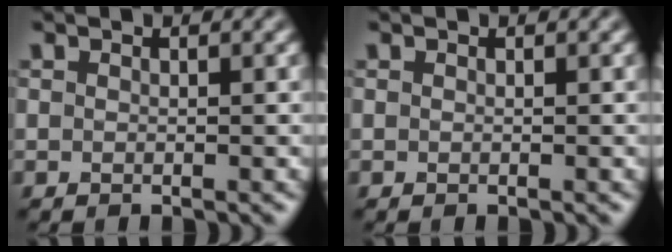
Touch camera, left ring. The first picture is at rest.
{"total": 0.0}